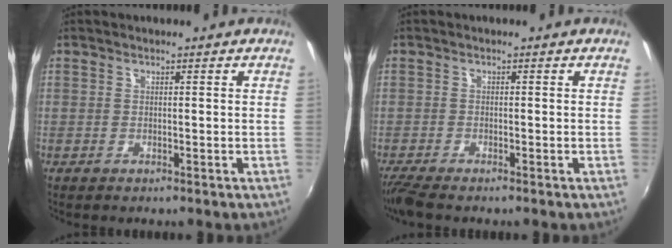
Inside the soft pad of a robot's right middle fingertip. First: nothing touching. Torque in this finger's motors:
{"motor_torque": [0.08, -0.08, 0.01, 0.01]}